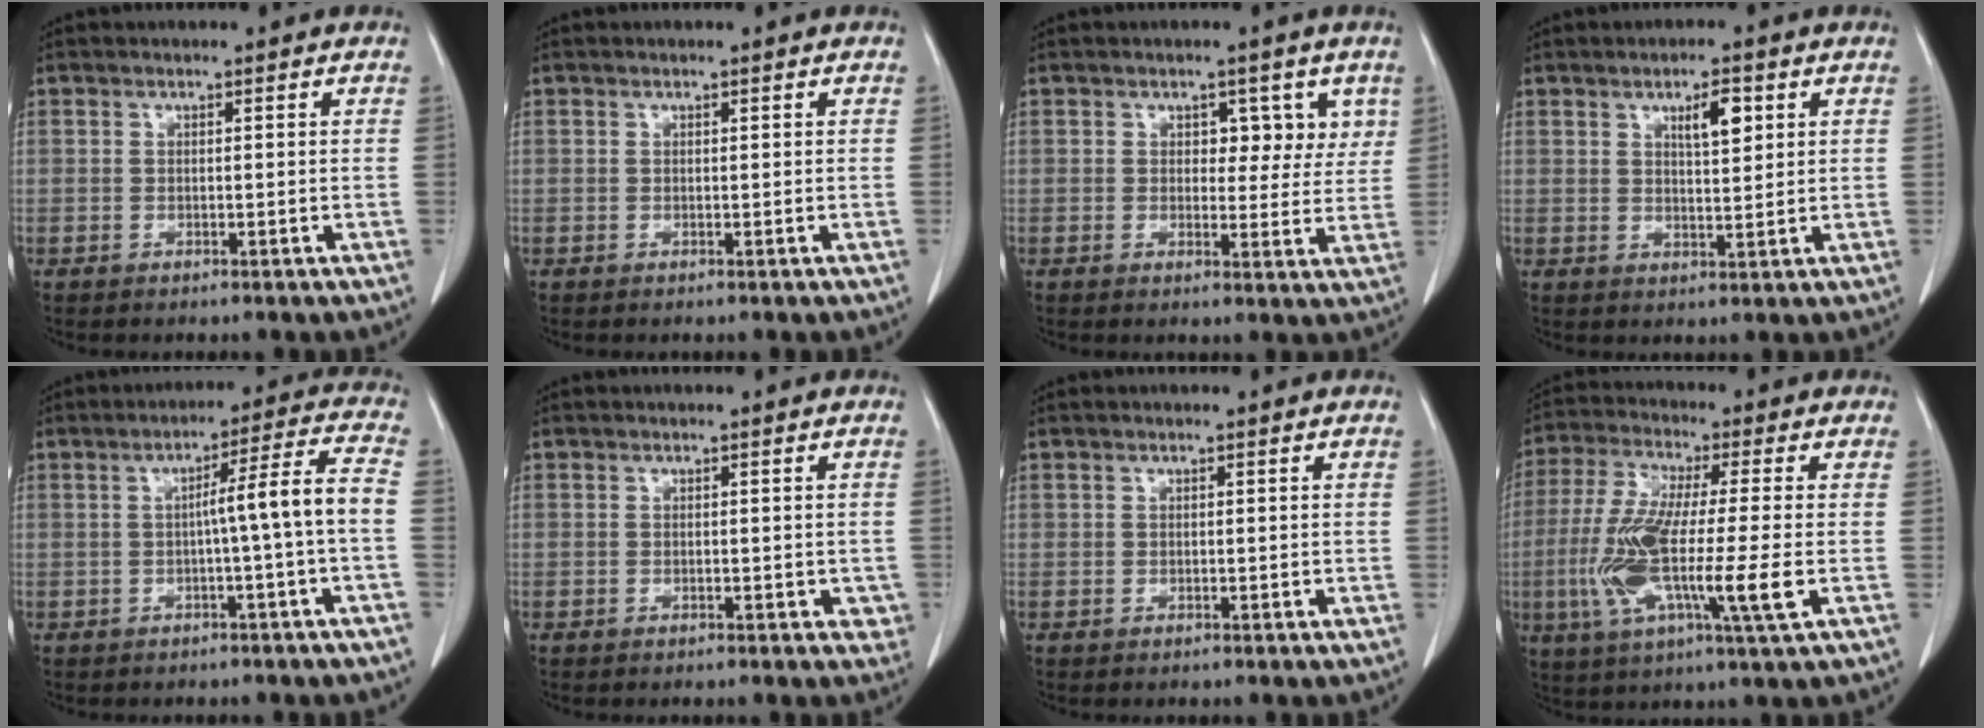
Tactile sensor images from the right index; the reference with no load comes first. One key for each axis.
{"total": 0.0}
{"total": 4.8, "fx": 2.2, "fy": 3.1, "fz": 2.9, "tx": -0.016, "ty": 0.006, "tz": 0.026}
{"total": 4.5, "fx": 2.0, "fy": 1.2, "fz": 3.8, "tx": -0.063, "ty": 0.000, "tz": 0.035}
{"total": 7.4, "fx": -1.2, "fy": -1.4, "fz": 7.2, "tx": -0.106, "ty": 0.018, "tz": -0.014}
{"total": 2.0, "fx": -0.4, "fy": 1.4, "fz": 1.4, "tx": 0.001, "ty": 0.005, "tz": -0.002}
{"total": 0.0}
{"total": 15.2, "fx": -2.5, "fy": 1.1, "fz": 15.0, "tx": -0.301, "ty": -0.019, "tz": -0.050}